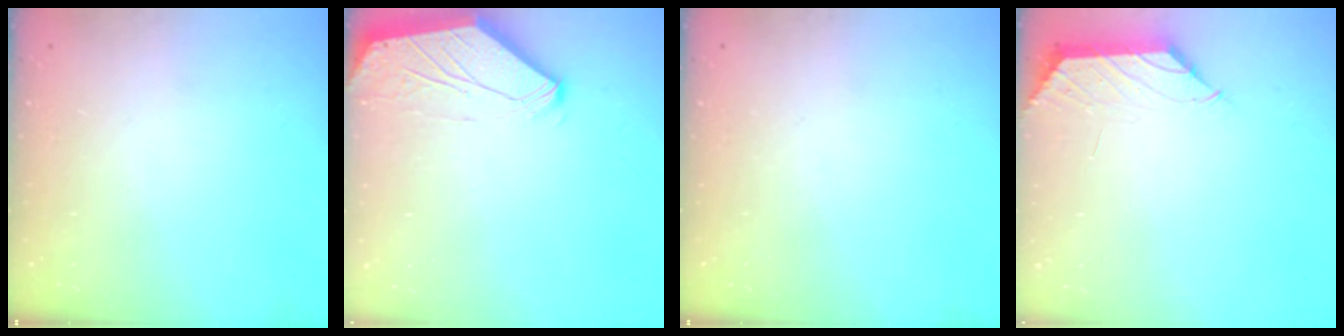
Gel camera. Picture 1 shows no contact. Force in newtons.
{"total": 0.0}
{"total": 0.0}
{"total": 0.8, "press": 0.6, "slide": 0.5}